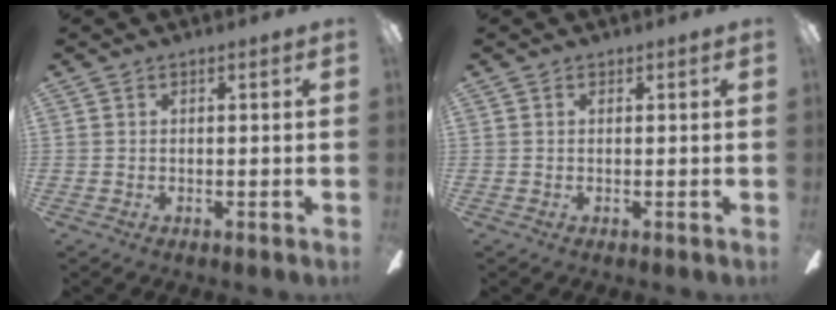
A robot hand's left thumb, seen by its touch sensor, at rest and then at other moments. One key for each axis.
{"total": 0.0}